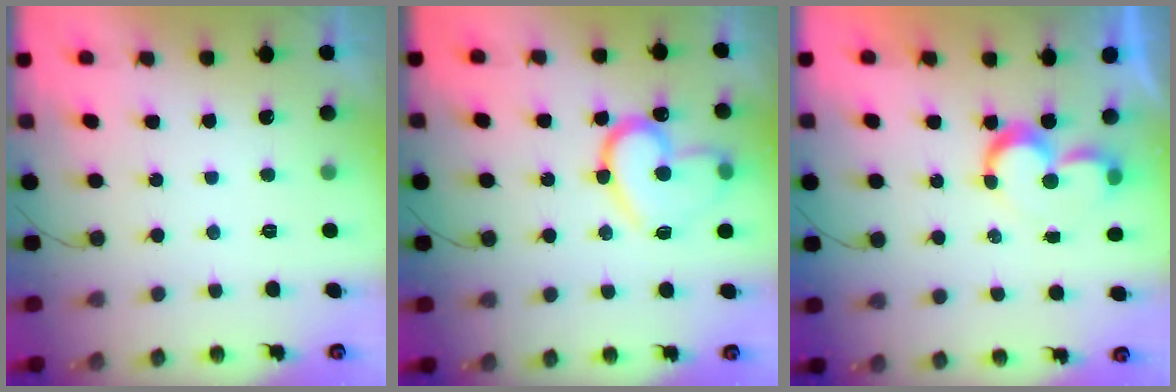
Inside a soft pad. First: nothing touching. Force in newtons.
{"total": 16.8, "press": 16.8, "slide": 1.3}
{"total": 7.8, "press": 7.7, "slide": 0.8}